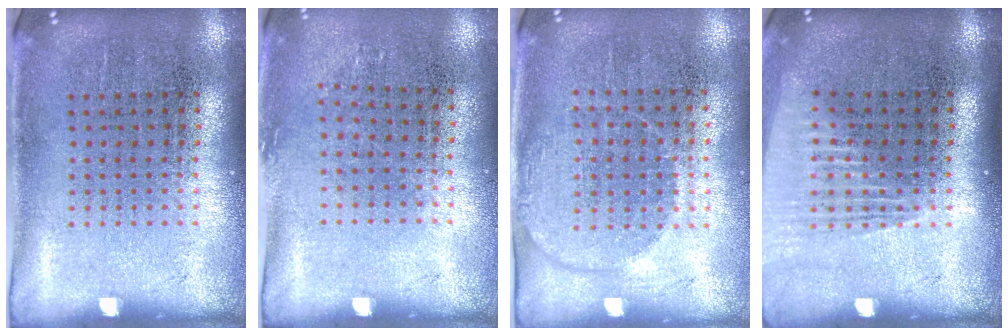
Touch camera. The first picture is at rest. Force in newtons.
{"total": 0.8, "press": 0.7, "slide": 0.5}
{"total": 1.4, "press": 1.2, "slide": 0.6}
{"total": 1.4, "press": 1.3, "slide": 0.6}